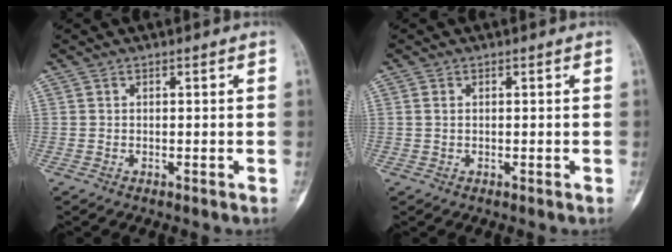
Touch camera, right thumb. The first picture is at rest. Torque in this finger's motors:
{"motor_torque": [0.39, 0.02, 0.19, 0.32, 0.07]}